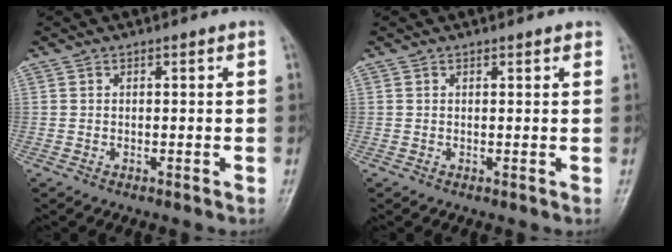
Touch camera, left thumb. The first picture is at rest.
{"total": 0.9, "force": [0.8, 0.5, 0.2], "torque": [-0.001, -0.003, 0.007]}